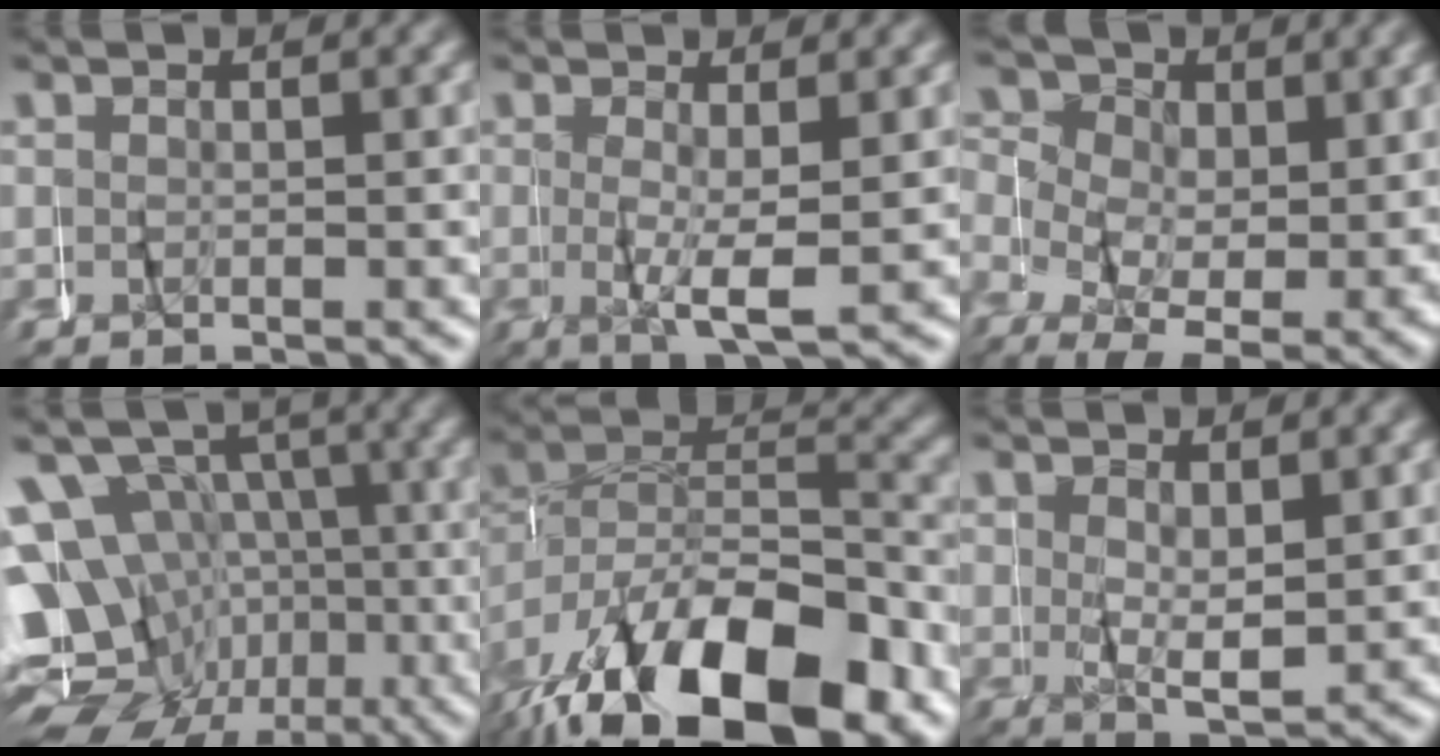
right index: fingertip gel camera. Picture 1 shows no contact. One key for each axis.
{"total": 3.7, "fx": -0.8, "fy": 0.6, "fz": 3.5, "tx": -0.065, "ty": -0.003, "tz": -0.010}
{"total": 9.1, "fx": 1.3, "fy": 6.4, "fz": 6.4, "tx": -0.105, "ty": -0.010, "tz": 0.018}
{"total": 15.0, "fx": -3.7, "fy": 12.9, "fz": 6.8, "tx": -0.151, "ty": -0.057, "tz": -0.057}
{"total": 14.8, "fx": -7.5, "fy": 8.4, "fz": 9.6, "tx": -0.179, "ty": -0.030, "tz": -0.104}
{"total": 2.8, "fx": 0.3, "fy": 0.9, "fz": 2.6, "tx": -0.045, "ty": -0.005, "tz": 0.007}